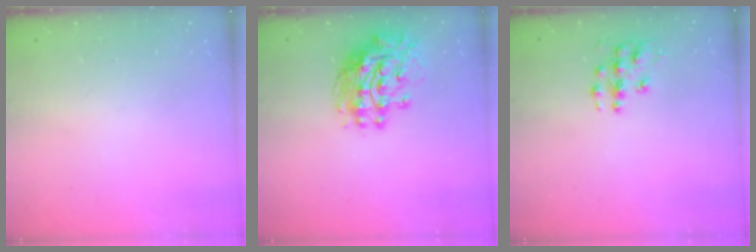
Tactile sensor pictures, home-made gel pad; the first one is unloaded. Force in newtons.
{"total": 12.3, "press": 12.2, "slide": 1.6}
{"total": 7.8, "press": 7.8, "slide": 0.4}